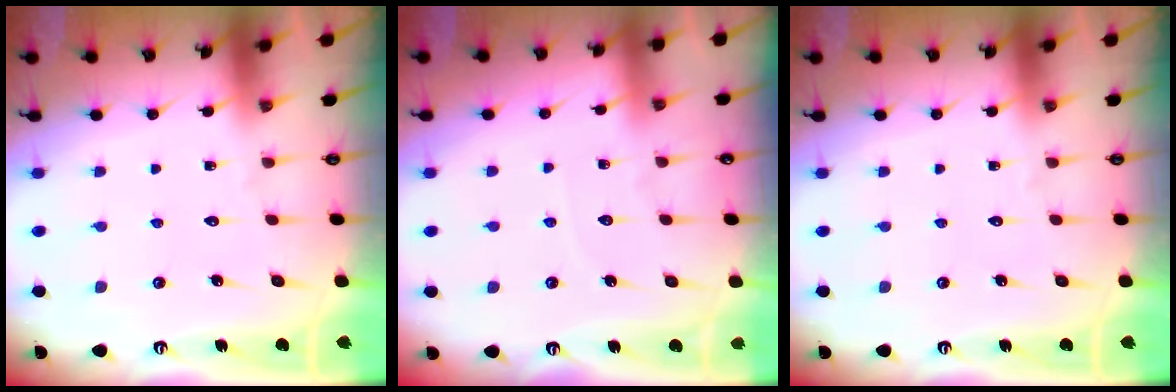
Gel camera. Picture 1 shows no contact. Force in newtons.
{"total": 2.7, "press": 2.6, "slide": 0.4}
{"total": 0.0}